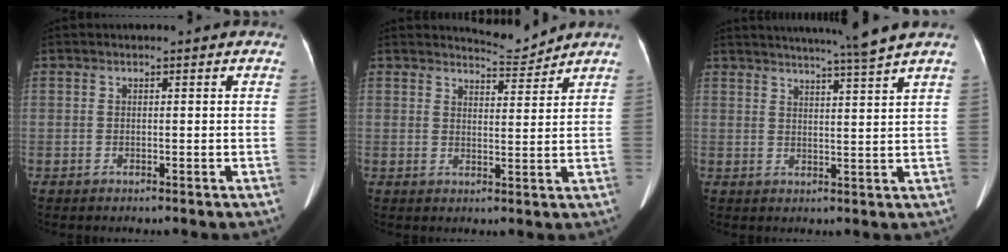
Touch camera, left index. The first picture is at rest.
{"total": 3.6, "force": [3.5, -0.4, -0.5], "torque": [0.001, -0.017, 0.058]}
{"total": 8.0, "force": [6.9, -2.1, 3.5], "torque": [-0.050, -0.008, 0.093]}